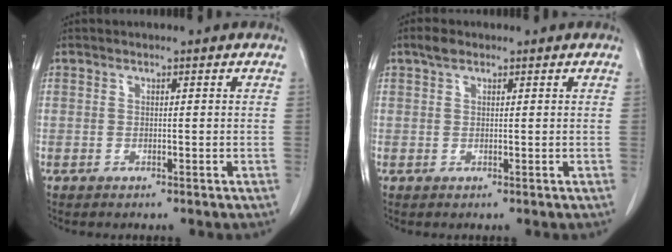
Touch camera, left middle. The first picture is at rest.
{"total": 1.5, "force": [1.0, 0.8, 0.8], "torque": [-0.017, 0.011, 0.018]}